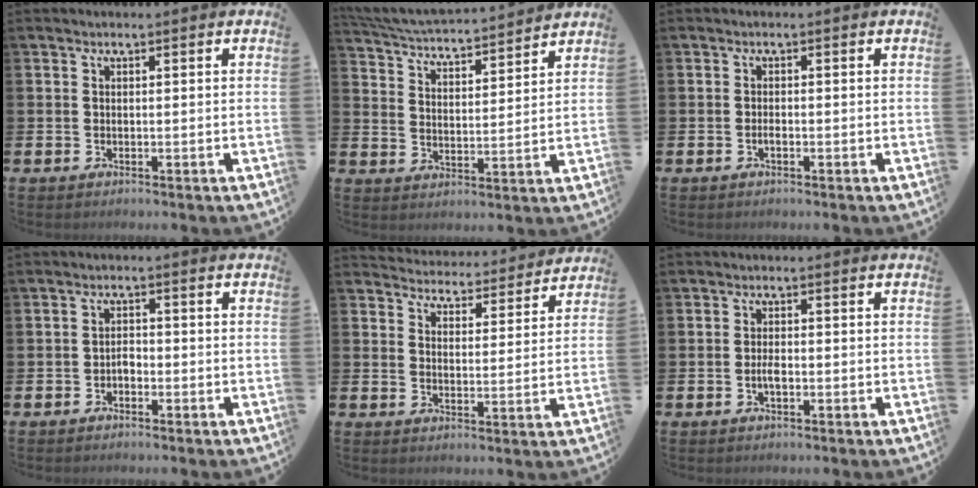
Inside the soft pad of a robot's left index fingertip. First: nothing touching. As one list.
[{"total": 4.9, "force": [4.9, 0.2, 0.6], "torque": [-0.039, -0.041, 0.083]}, {"total": 0.8, "force": [-0.4, 0.3, 0.6], "torque": [-0.020, 0.000, -0.006]}, {"total": 1.5, "force": [-0.9, 0.9, 0.7], "torque": [-0.015, 0.004, -0.019]}, {"total": 4.7, "force": [4.6, 0.7, -0.2], "torque": [-0.013, -0.040, 0.079]}, {"total": 1.9, "force": [-0.5, 0.8, 1.6], "torque": [-0.029, 0.000, -0.011]}]